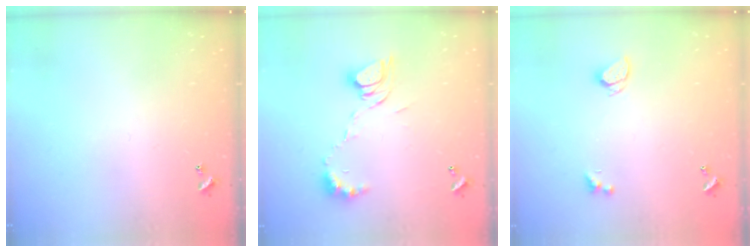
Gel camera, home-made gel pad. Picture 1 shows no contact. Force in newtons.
{"total": 8.2, "press": 8.1, "slide": 0.8}
{"total": 2.4, "press": 2.3, "slide": 0.6}